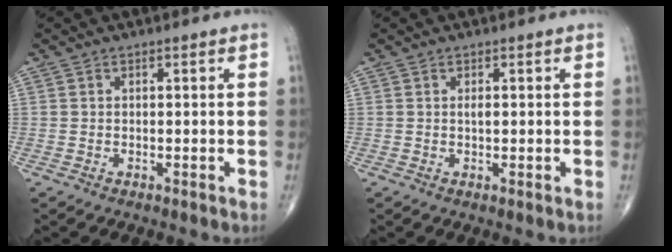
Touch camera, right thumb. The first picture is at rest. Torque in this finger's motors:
{"motor_torque": [0.26, 0.12, 0.18, 0.02, 0.05]}